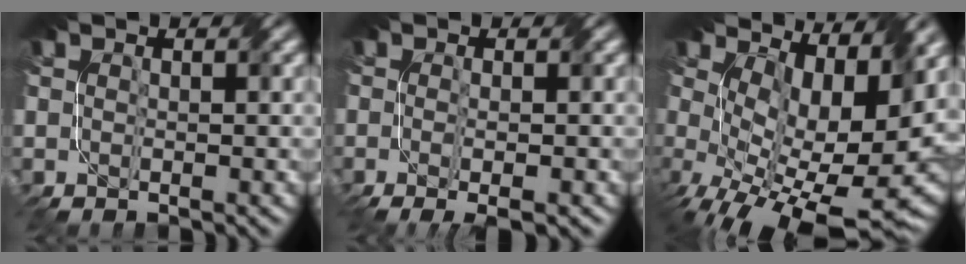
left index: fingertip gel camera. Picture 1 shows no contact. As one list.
[{"total": 3.3, "force": [-1.5, 0.9, 2.7], "torque": [-0.039, -0.004, -0.017]}, {"total": 14.2, "force": [1.8, 8.1, 11.6], "torque": [-0.155, -0.019, 0.069]}]